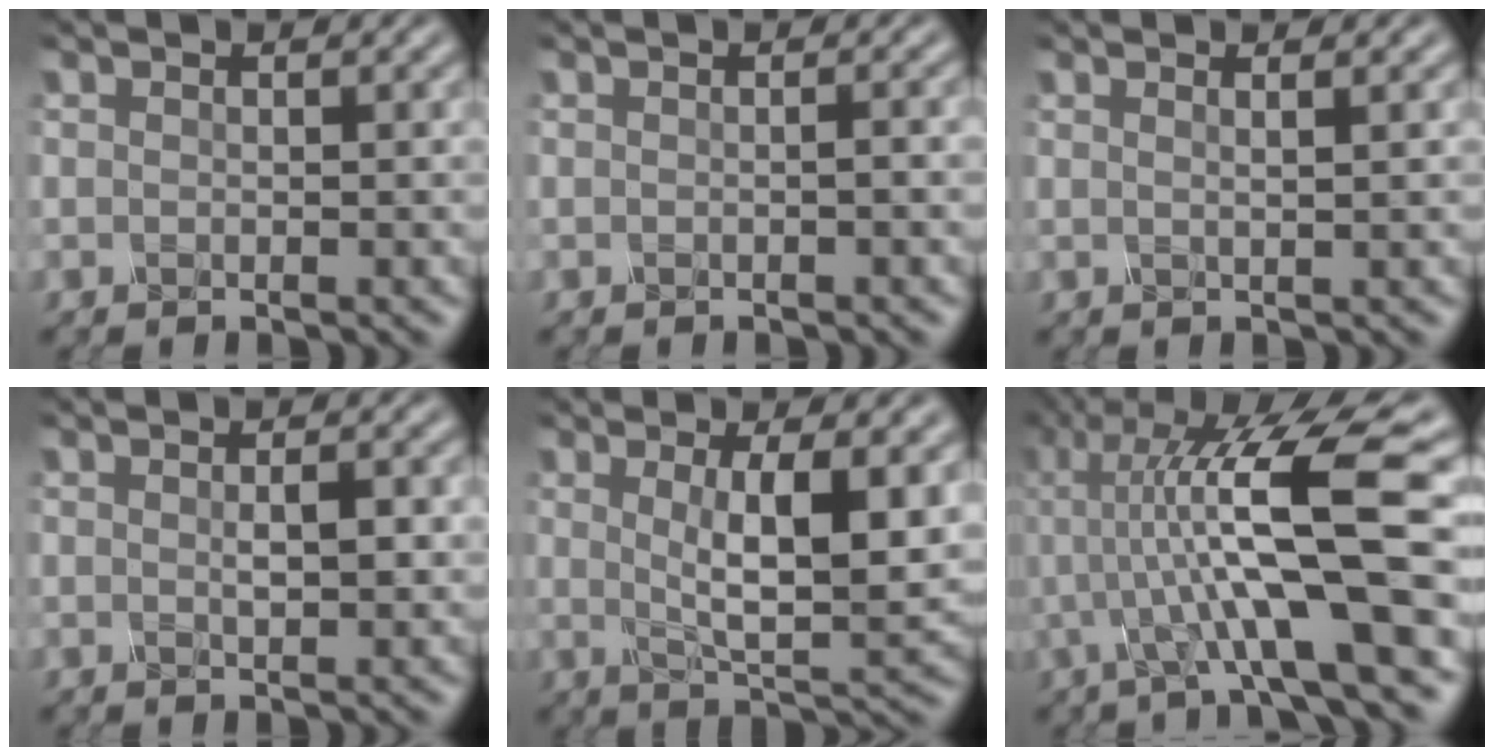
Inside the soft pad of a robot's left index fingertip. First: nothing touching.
{"total": 1.1, "force": [-0.2, 0.4, 1.0], "torque": [-0.008, -0.005, -0.007]}
{"total": 2.5, "force": [1.2, 1.1, 1.9], "torque": [-0.010, 0.015, -0.014]}
{"total": 1.7, "force": [0.1, 0.3, 1.7], "torque": [-0.032, 0.001, 0.005]}
{"total": 6.9, "force": [1.2, 1.6, 6.6], "torque": [-0.108, -0.010, 0.028]}
{"total": 12.1, "force": [-0.3, 1.7, 12.0], "torque": [-0.210, 0.022, -0.003]}